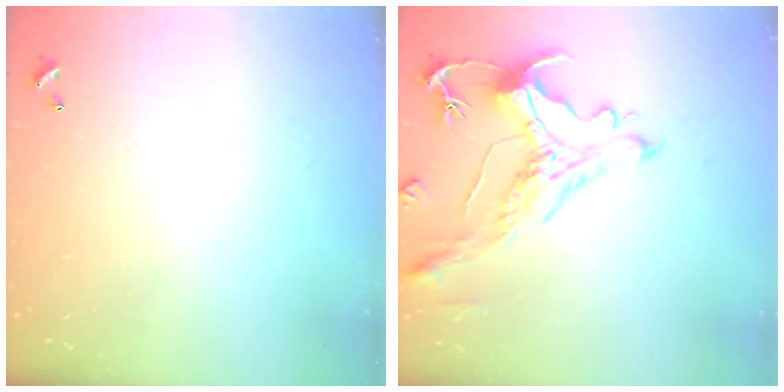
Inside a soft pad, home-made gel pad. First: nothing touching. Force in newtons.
{"total": 1.7, "press": 0.9, "slide": 1.4}